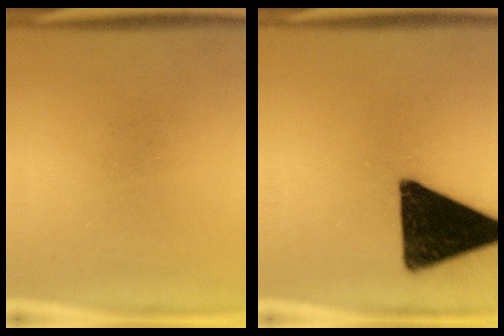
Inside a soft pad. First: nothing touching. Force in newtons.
{"total": 18.8}